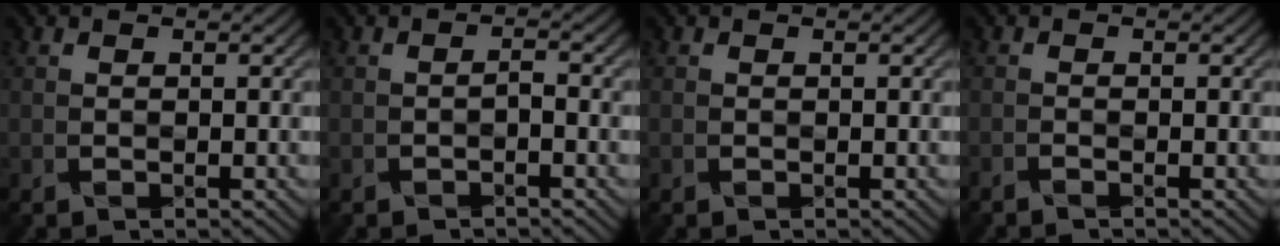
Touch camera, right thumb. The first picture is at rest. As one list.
[{"total": 0.9, "force": [-0.8, 0.0, 0.4], "torque": [-0.004, 0.006, -0.014]}, {"total": 0.0}, {"total": 0.8, "force": [-0.7, 0.1, 0.4], "torque": [-0.003, 0.005, -0.019]}]